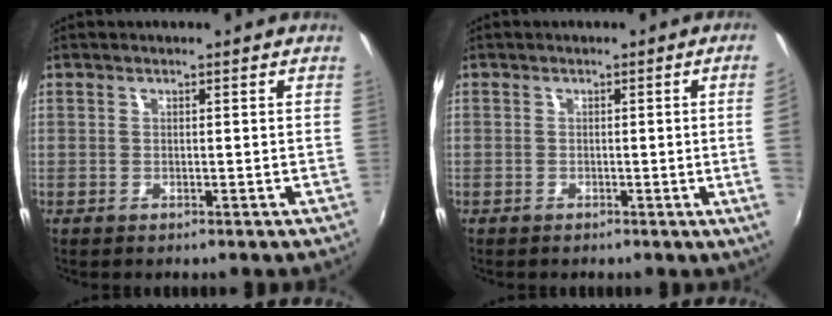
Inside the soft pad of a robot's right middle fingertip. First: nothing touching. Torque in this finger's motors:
{"motor_torque": [1.07, -1.07, -0.74, -0.21]}